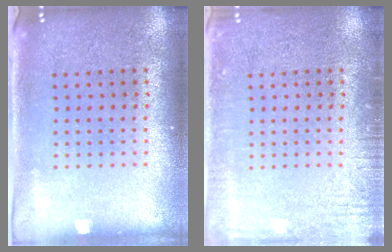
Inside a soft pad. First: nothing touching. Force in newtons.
{"total": 2.3, "press": 2.2, "slide": 0.3}